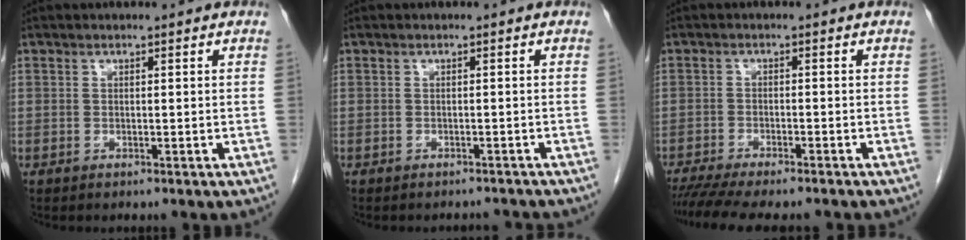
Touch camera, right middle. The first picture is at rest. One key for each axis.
{"total": 2.8, "fx": -2.7, "fy": 0.7, "fz": -0.1, "tx": 0.007, "ty": -0.004, "tz": -0.033}
{"total": 10.7, "fx": -9.2, "fy": 1.5, "fz": 5.2, "tx": -0.073, "ty": -0.011, "tz": -0.138}